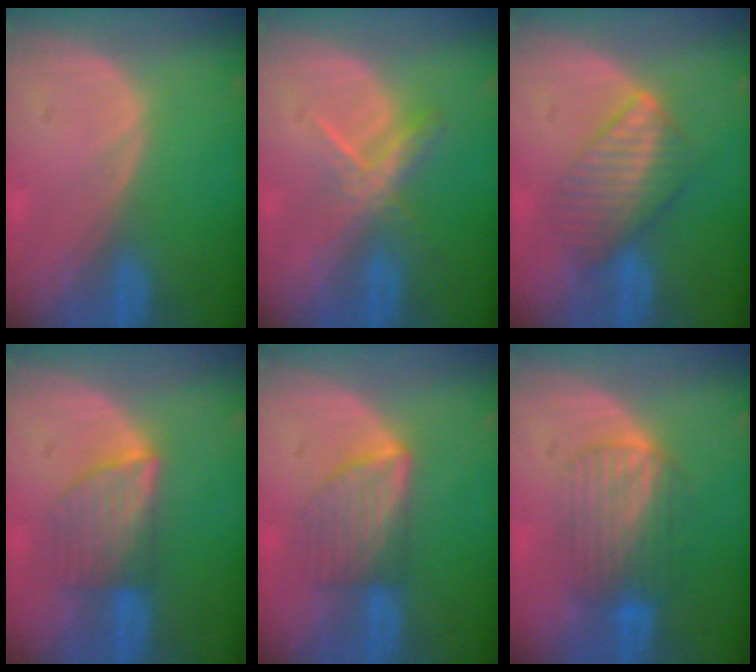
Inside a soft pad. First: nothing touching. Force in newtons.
{"total": 5.5, "press": 4.9, "slide": 2.5}
{"total": 6.6, "press": 6.5, "slide": 1.3}
{"total": 6.0, "press": 5.9, "slide": 0.7}
{"total": 5.9, "press": 5.7, "slide": 1.5}
{"total": 6.6, "press": 6.5, "slide": 1.3}